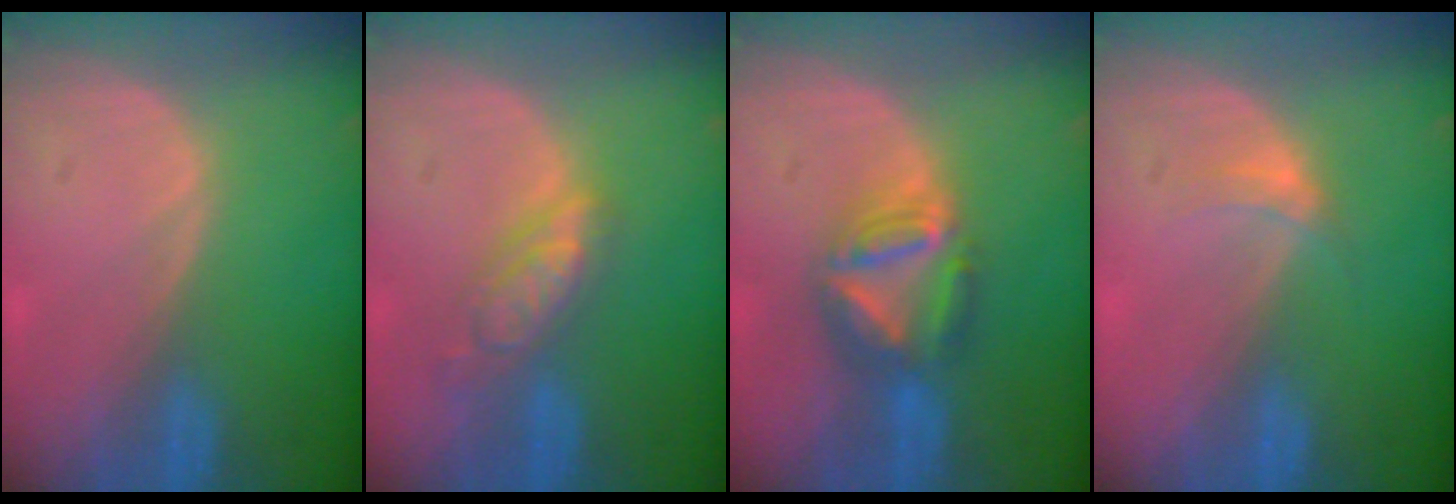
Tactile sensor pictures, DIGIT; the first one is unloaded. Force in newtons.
{"total": 5.5, "press": 5.0, "slide": 2.4}
{"total": 7.4, "press": 6.5, "slide": 3.6}
{"total": 2.3, "press": 1.9, "slide": 1.3}